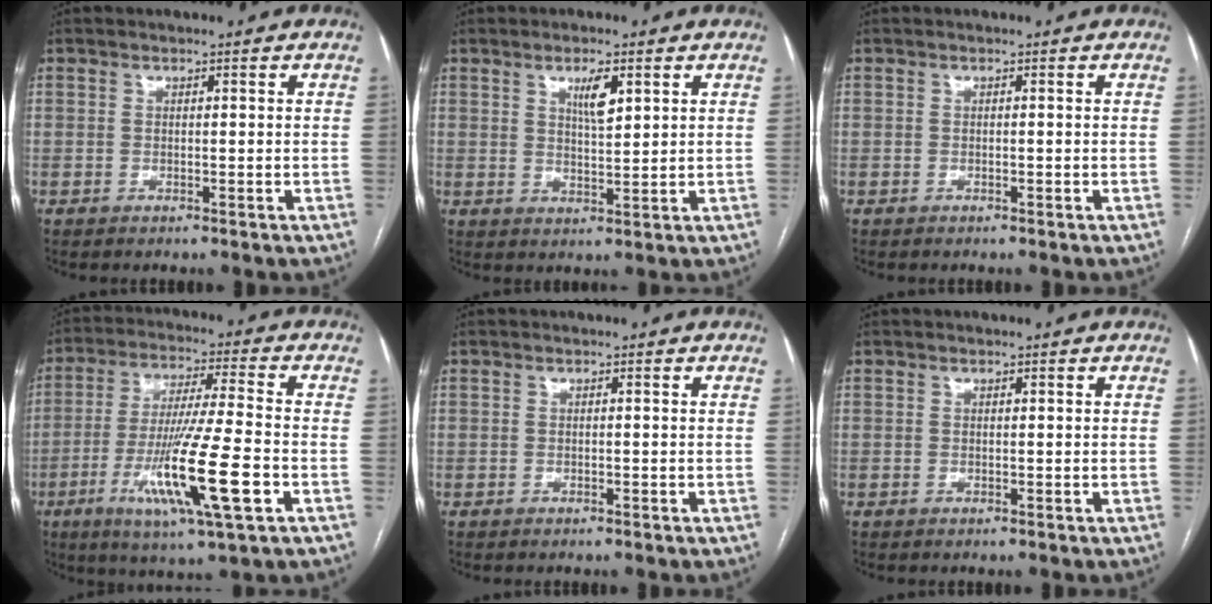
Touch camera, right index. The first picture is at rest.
{"total": 4.2, "force": [2.1, 1.1, 3.5], "torque": [-0.061, -0.004, 0.039]}
{"total": 0.0}
{"total": 15.8, "force": [-5.2, 0.4, 14.9], "torque": [-0.282, -0.027, -0.091]}
{"total": 0.0}
{"total": 0.0}